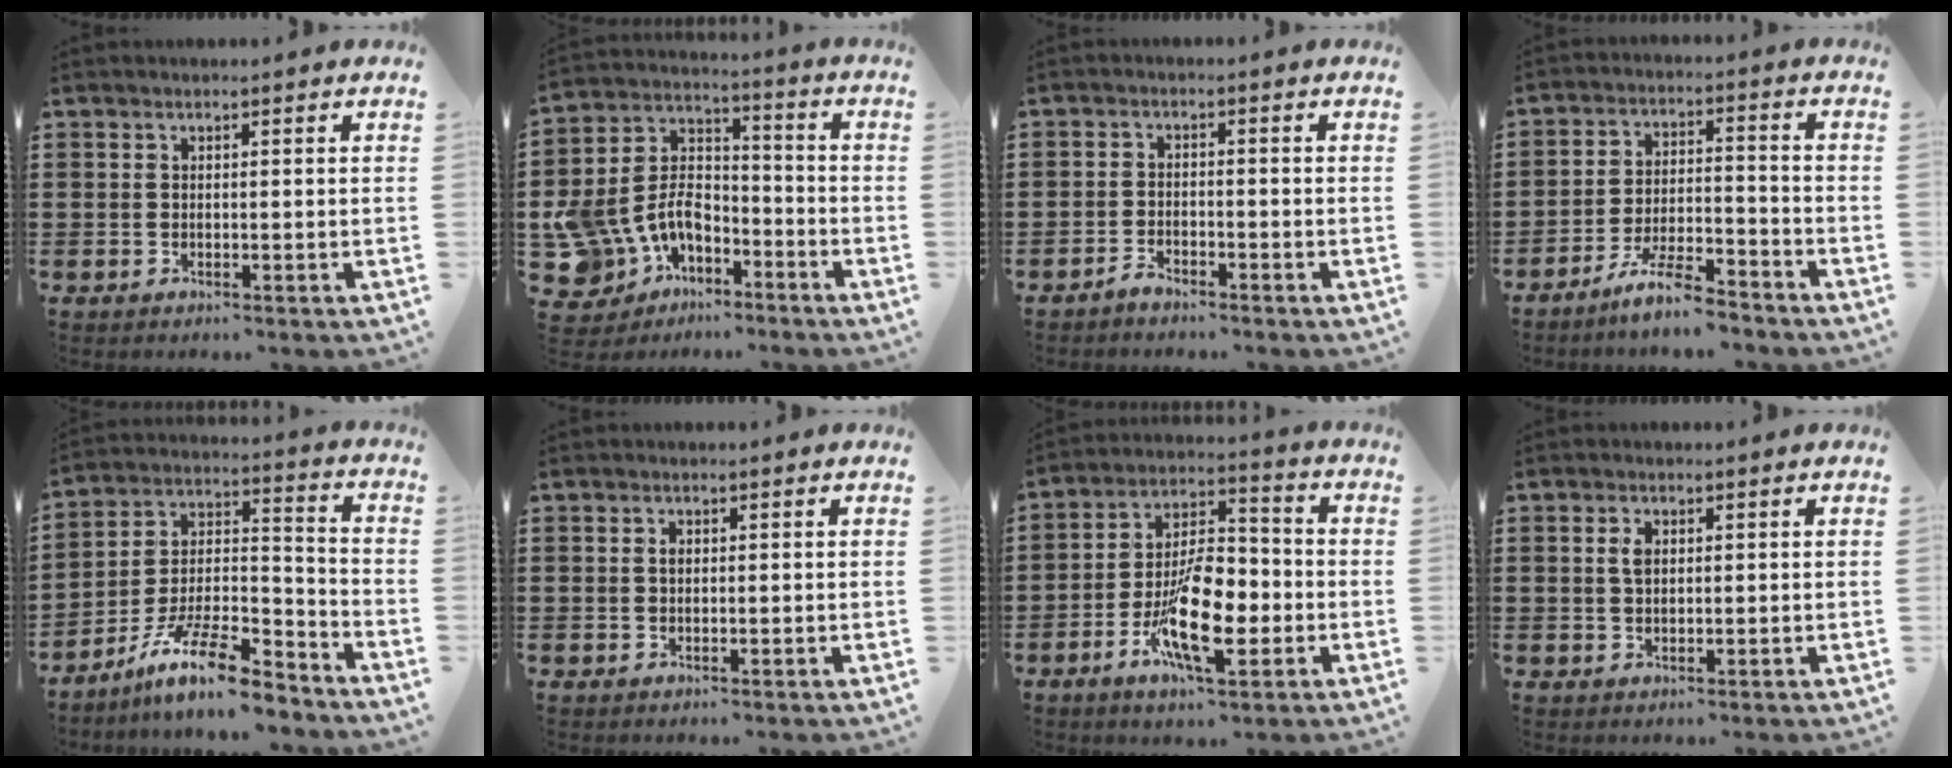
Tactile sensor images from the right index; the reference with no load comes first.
{"total": 8.7, "force": [-4.5, 6.4, 3.9], "torque": [-0.130, 0.003, -0.090]}
{"total": 1.8, "force": [-1.7, 0.3, 0.3], "torque": [-0.011, 0.002, -0.035]}
{"total": 7.1, "force": [-6.4, 0.5, 3.1], "torque": [-0.069, 0.000, -0.123]}
{"total": 12.5, "force": [-9.9, 2.6, 7.2], "torque": [-0.130, 0.025, -0.188]}
{"total": 0.8, "force": [0.2, 0.5, 0.6], "torque": [-0.014, 0.001, 0.003]}
{"total": 12.9, "force": [-4.4, 5.9, 10.6], "torque": [-0.199, 0.003, -0.076]}
{"total": 2.1, "force": [0.6, 1.1, 1.7], "torque": [-0.037, 0.006, 0.009]}